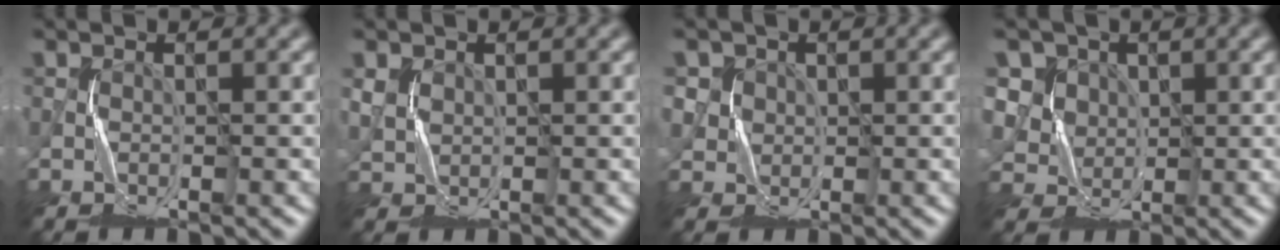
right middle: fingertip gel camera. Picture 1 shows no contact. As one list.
[{"total": 1.4, "force": [0.8, 1.1, 0.5], "torque": [-0.025, -0.003, 0.018]}, {"total": 2.8, "force": [1.2, 2.5, 0.4], "torque": [-0.027, -0.006, 0.030]}, {"total": 6.7, "force": [3.0, 5.4, 2.4], "torque": [-0.063, 0.009, 0.045]}]